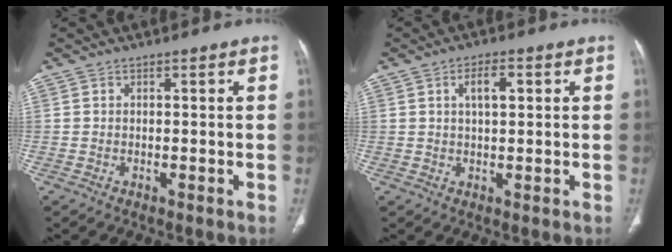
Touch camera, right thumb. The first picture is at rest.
{"total": 4.2, "force": [1.3, 1.8, 3.5], "torque": [-0.055, 0.004, 0.021]}